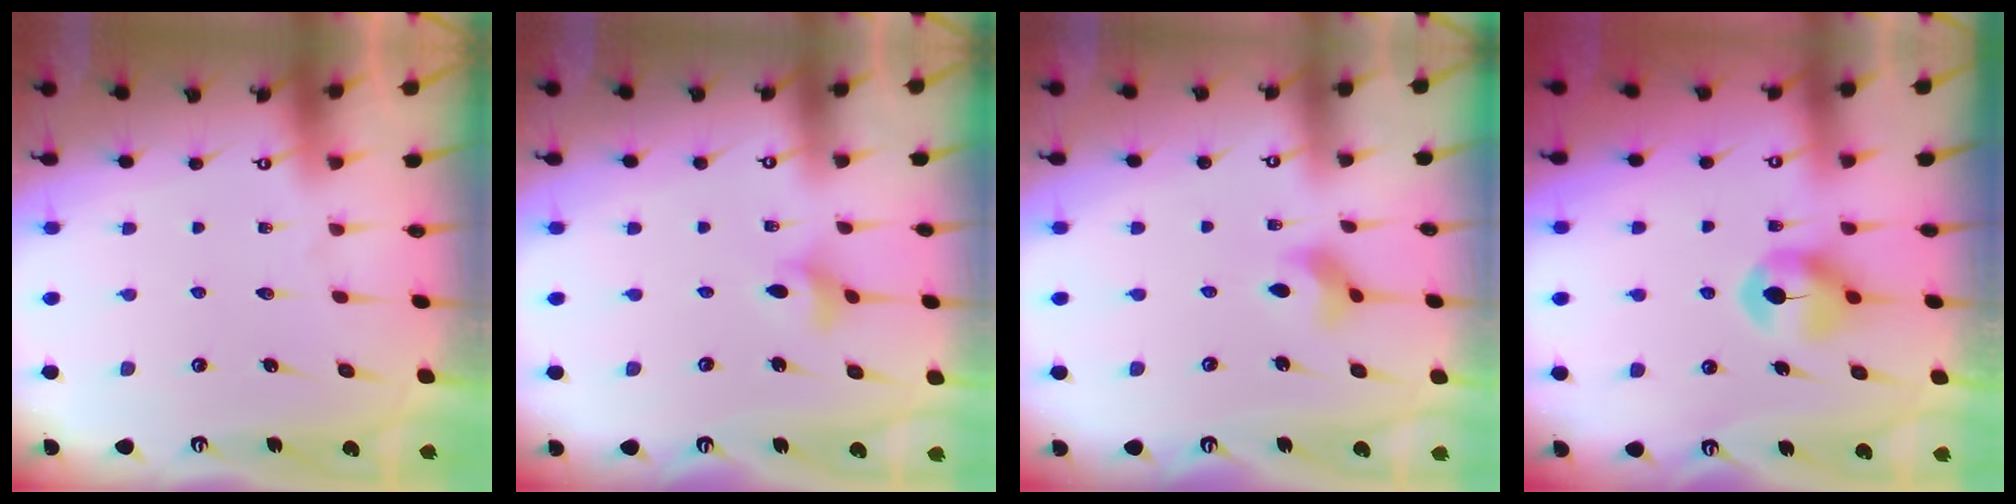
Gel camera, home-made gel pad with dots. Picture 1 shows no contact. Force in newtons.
{"total": 3.0, "press": 3.0, "slide": 0.2}
{"total": 4.6, "press": 4.6, "slide": 0.7}
{"total": 7.3, "press": 7.3, "slide": 0.6}